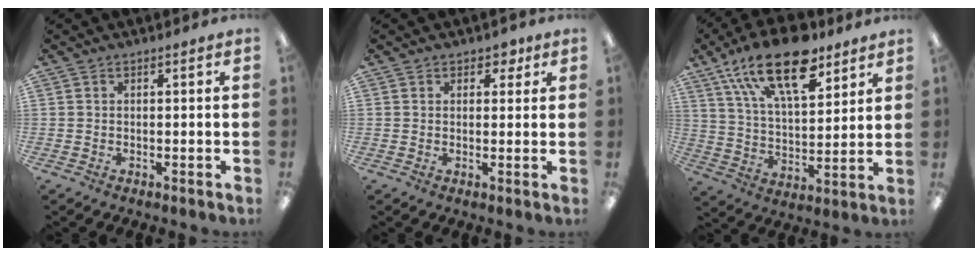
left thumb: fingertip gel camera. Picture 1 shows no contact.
{"total": 3.1, "force": [1.7, 2.3, 1.1], "torque": [0.000, -0.003, 0.027]}
{"total": 20.3, "force": [12.9, 8.9, 13.0], "torque": [-0.224, -0.053, 0.221]}